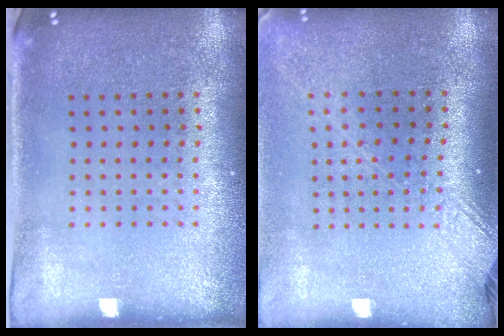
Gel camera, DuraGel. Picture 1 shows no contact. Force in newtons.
{"total": 1.8, "press": 1.4, "slide": 1.2}